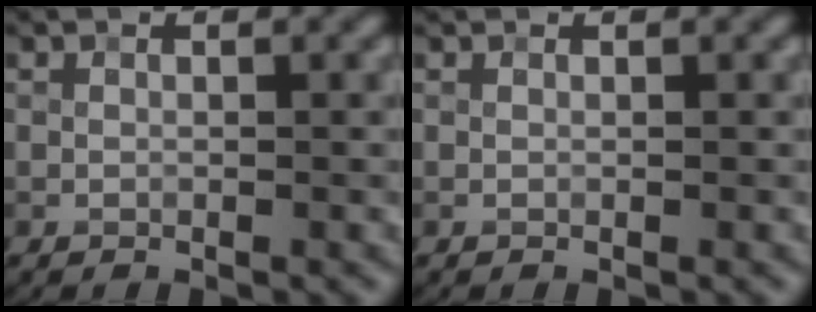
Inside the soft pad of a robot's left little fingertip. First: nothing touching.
{"total": 0.0}